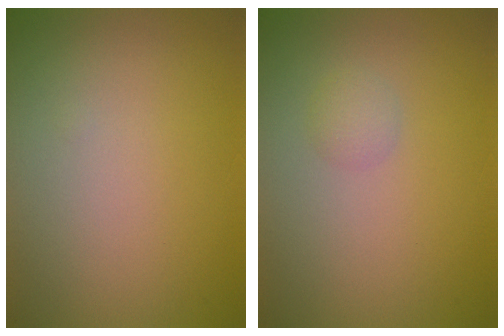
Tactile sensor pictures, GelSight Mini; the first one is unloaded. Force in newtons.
{"total": 1.2, "press": 1.2, "slide": 0.0}